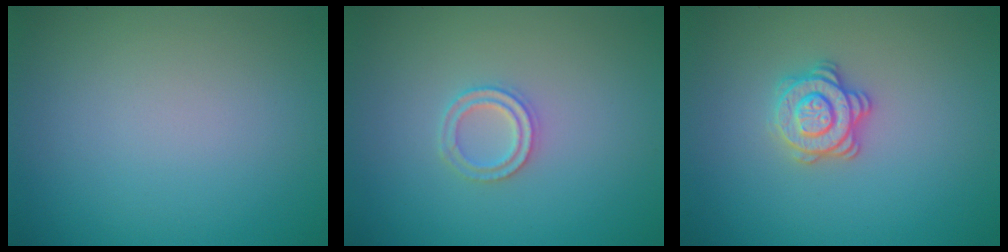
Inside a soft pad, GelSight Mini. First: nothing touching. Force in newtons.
{"total": 2.0, "press": 1.9, "slide": 0.4}
{"total": 2.9, "press": 2.7, "slide": 1.1}